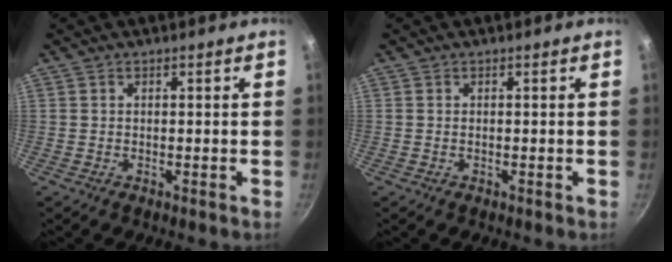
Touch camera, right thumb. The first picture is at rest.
{"total": 0.0}